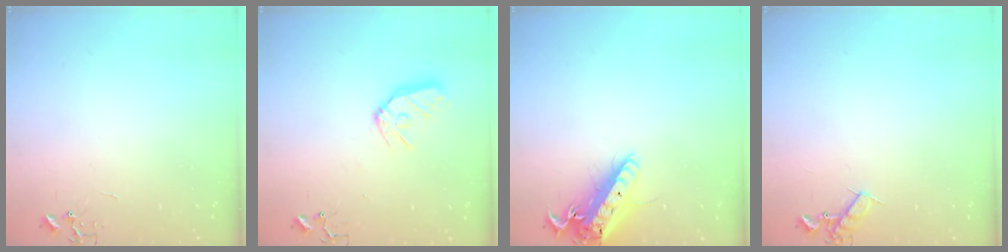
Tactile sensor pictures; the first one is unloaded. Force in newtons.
{"total": 11.0, "press": 11.0, "slide": 1.3}
{"total": 18.2, "press": 18.0, "slide": 3.0}
{"total": 7.5, "press": 7.5, "slide": 0.8}